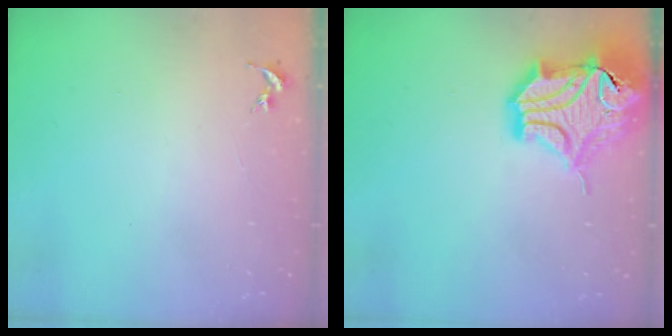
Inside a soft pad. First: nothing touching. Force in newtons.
{"total": 20.0, "press": 19.8, "slide": 2.7}